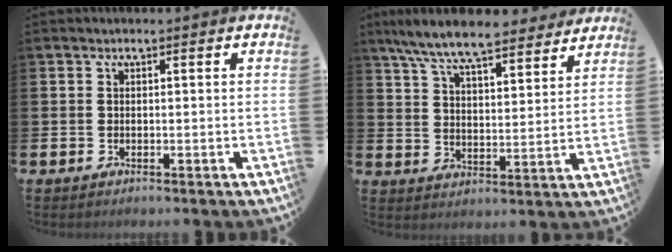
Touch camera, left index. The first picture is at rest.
{"total": 9.1, "force": [8.4, 1.3, 3.3], "torque": [-0.093, -0.043, 0.150]}